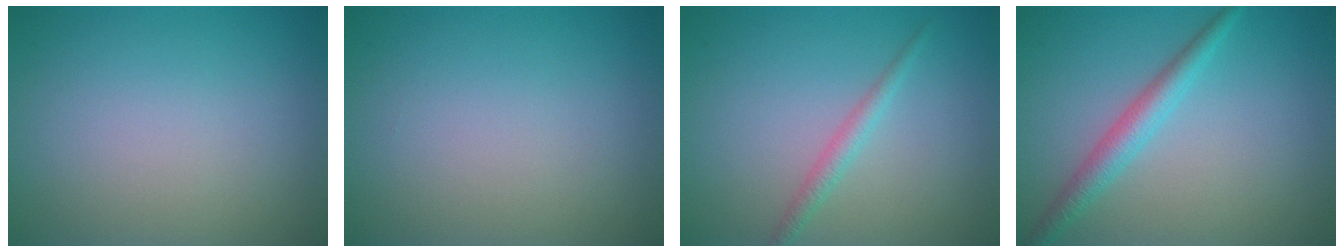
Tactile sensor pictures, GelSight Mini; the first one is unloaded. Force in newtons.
{"total": 0.0}
{"total": 1.5, "press": 1.5, "slide": 0.0}
{"total": 2.8, "press": 2.8, "slide": 0.1}